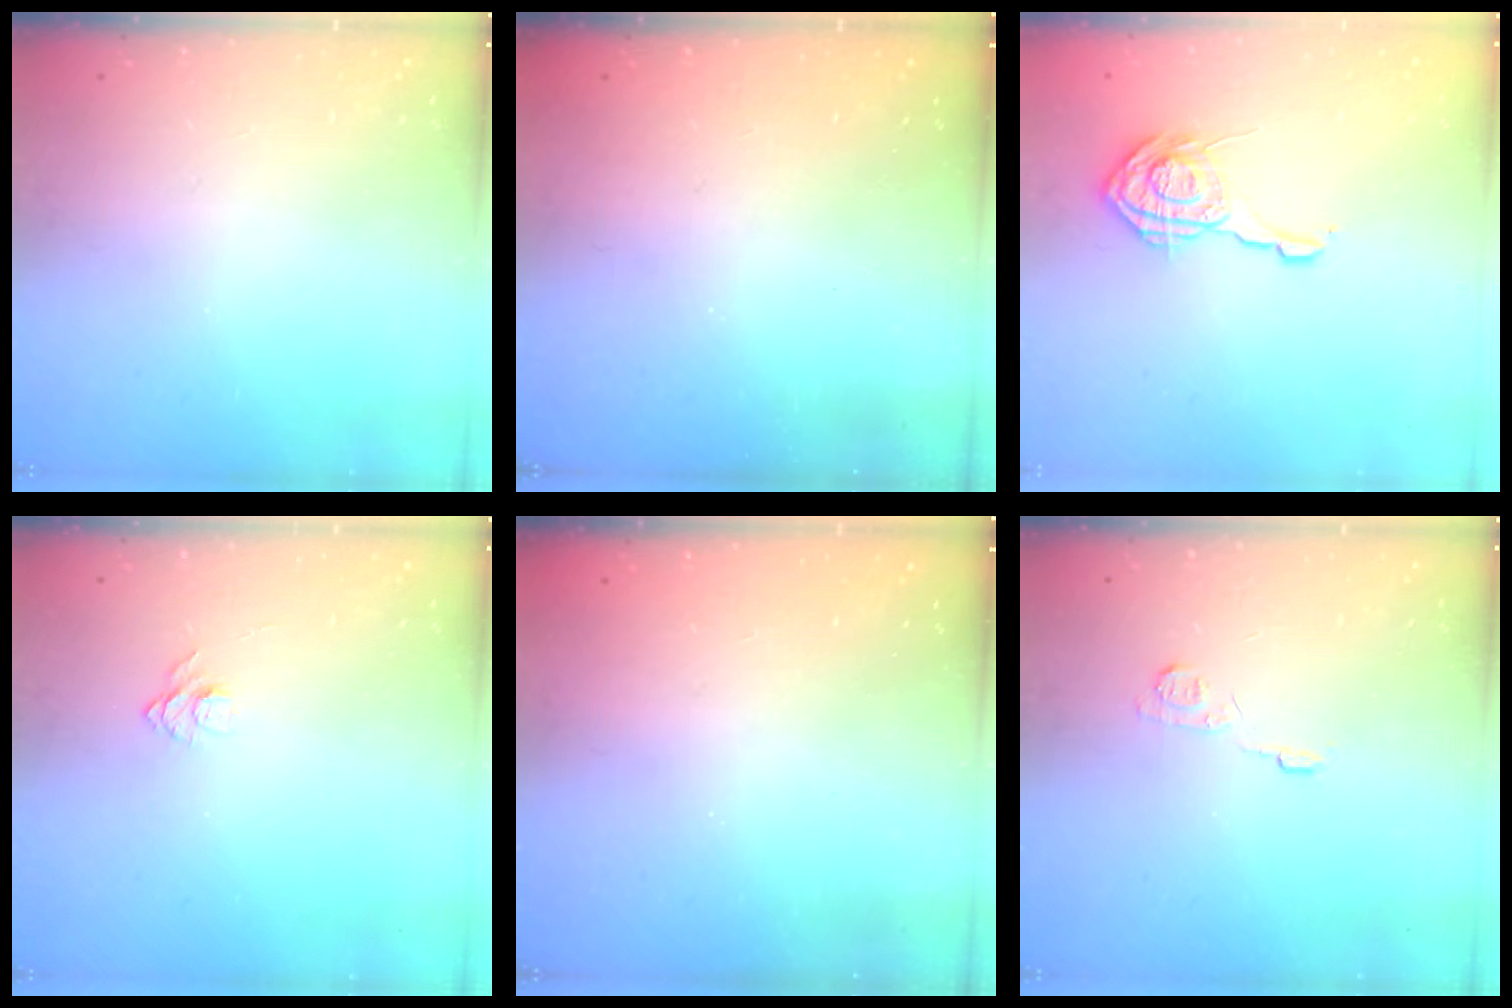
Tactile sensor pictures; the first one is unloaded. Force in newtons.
{"total": 2.3, "press": 2.2, "slide": 0.7}
{"total": 11.1, "press": 11.1, "slide": 0.9}
{"total": 5.8, "press": 5.7, "slide": 0.5}
{"total": 2.5, "press": 2.4, "slide": 0.8}
{"total": 4.8, "press": 4.7, "slide": 0.6}